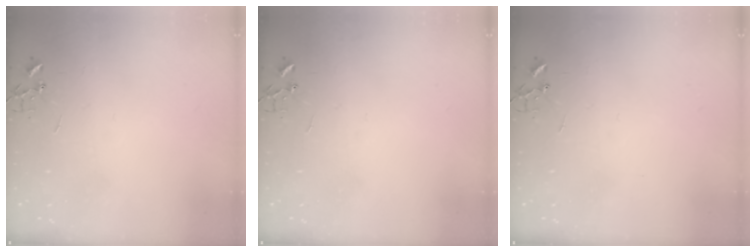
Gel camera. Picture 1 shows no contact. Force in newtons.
{"total": 0.0}
{"total": 0.0}